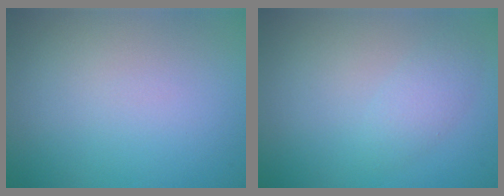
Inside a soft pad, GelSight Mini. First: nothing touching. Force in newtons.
{"total": 1.7, "press": 1.7, "slide": 0.0}